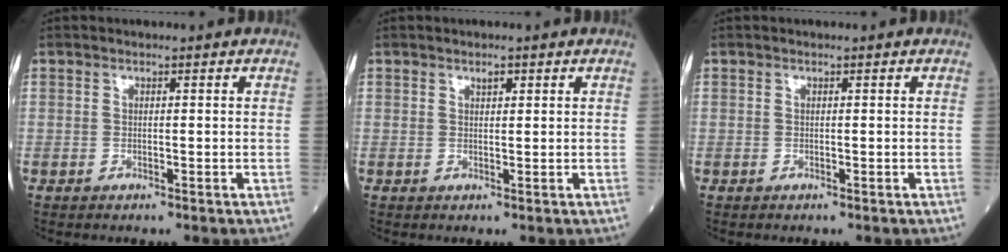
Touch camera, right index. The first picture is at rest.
{"total": 1.1, "force": [0.7, 0.4, 0.7], "torque": [-0.011, -0.001, 0.011]}
{"total": 0.0}